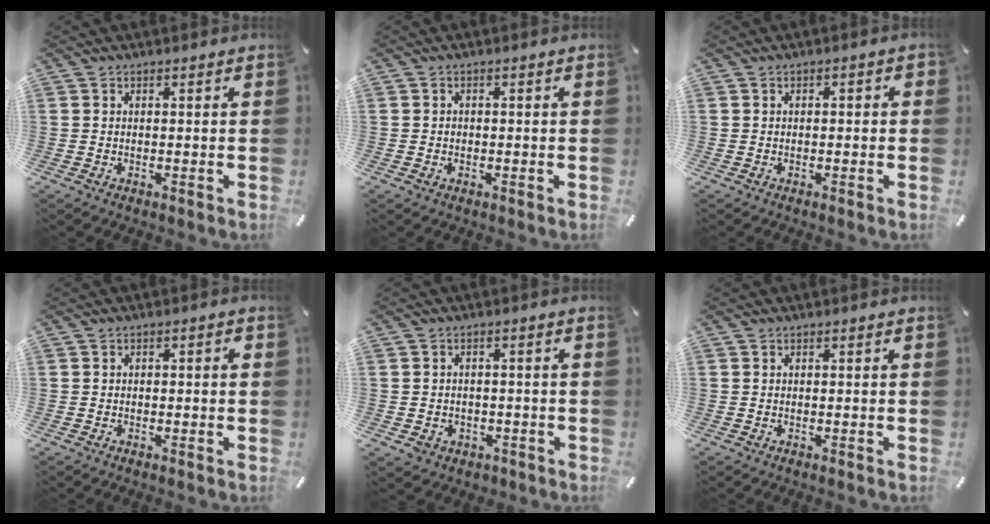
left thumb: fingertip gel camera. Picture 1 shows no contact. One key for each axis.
{"total": 1.1, "fx": -0.3, "fy": 1.0, "fz": 0.4, "tx": -0.008, "ty": 0.004, "tz": -0.008}
{"total": 1.1, "fx": -0.5, "fy": 0.6, "fz": 0.8, "tx": -0.014, "ty": 0.004, "tz": -0.011}
{"total": 1.1, "fx": -0.3, "fy": 0.6, "fz": 0.9, "tx": -0.017, "ty": 0.004, "tz": -0.007}
{"total": 3.5, "fx": -1.1, "fy": 3.2, "fz": 1.1, "tx": -0.010, "ty": 0.002, "tz": -0.021}
{"total": 0.0}